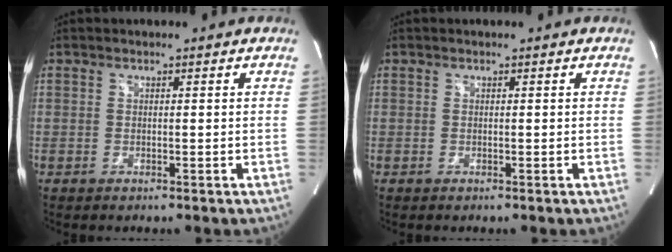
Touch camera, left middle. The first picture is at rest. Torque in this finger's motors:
{"motor_torque": [0.00, 0.00, 0.00, 0.00]}